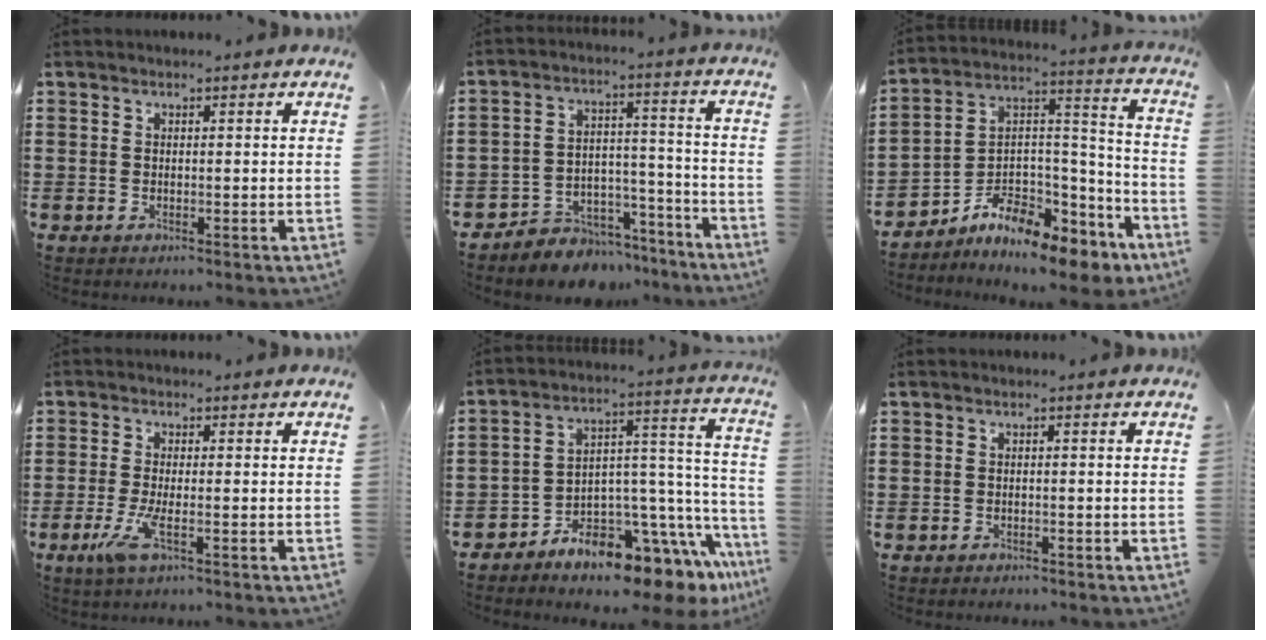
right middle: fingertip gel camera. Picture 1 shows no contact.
{"total": 5.6, "force": [-5.1, 2.3, 0.0], "torque": [-0.003, 0.020, -0.103]}
{"total": 9.2, "force": [-7.9, 3.0, 3.8], "torque": [-0.078, 0.008, -0.156]}
{"total": 4.2, "force": [-1.4, 0.7, 3.9], "torque": [-0.094, -0.018, -0.030]}
{"total": 7.7, "force": [-6.5, 3.1, 2.7], "torque": [-0.039, -0.016, -0.118]}
{"total": 0.7, "force": [-0.6, 0.2, 0.0], "torque": [0.000, 0.001, -0.015]}